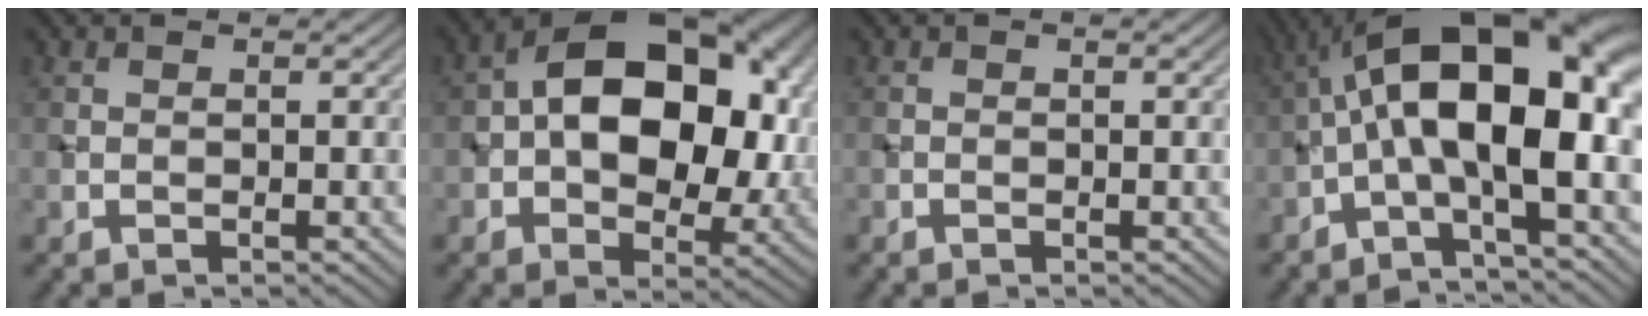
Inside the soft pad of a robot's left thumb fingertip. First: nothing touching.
{"total": 16.5, "force": [1.8, 10.5, 12.5], "torque": [-0.183, 0.014, 0.028]}
{"total": 0.6, "force": [-0.1, 0.2, 0.6], "torque": [-0.011, -0.001, -0.001]}
{"total": 16.7, "force": [-0.2, 6.6, 15.4], "torque": [-0.246, 0.038, -0.016]}